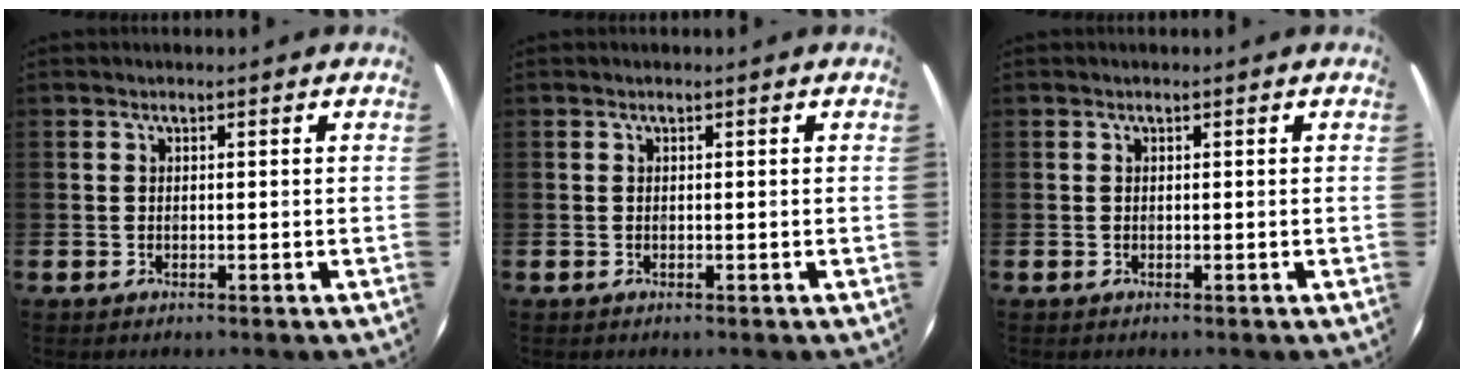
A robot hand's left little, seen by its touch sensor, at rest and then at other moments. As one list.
[{"total": 0.0}, {"total": 0.0}]